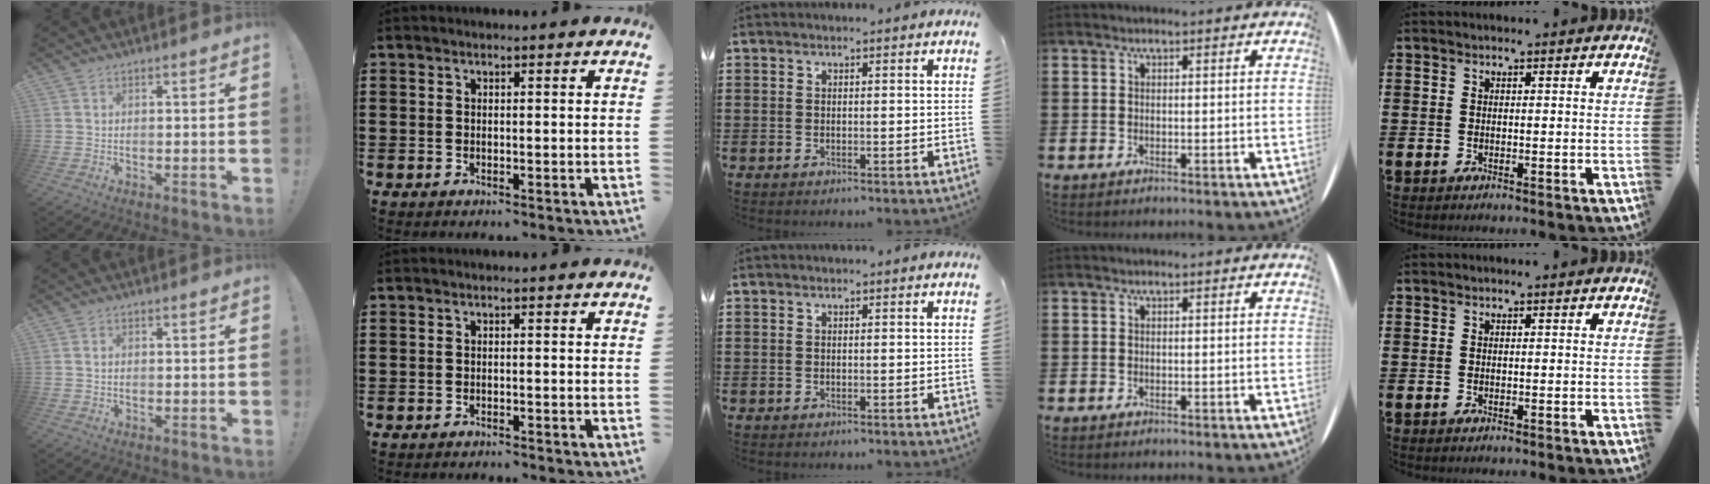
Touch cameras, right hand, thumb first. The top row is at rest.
{"thumb": {"total": 0.7, "force": [0.1, 0.5, 0.5], "torque": [-0.011, 0.004, 0.002]}, "index": {"total": 0.7, "force": [-0.7, 0.0, 0.0], "torque": [-0.001, -0.001, -0.014]}}